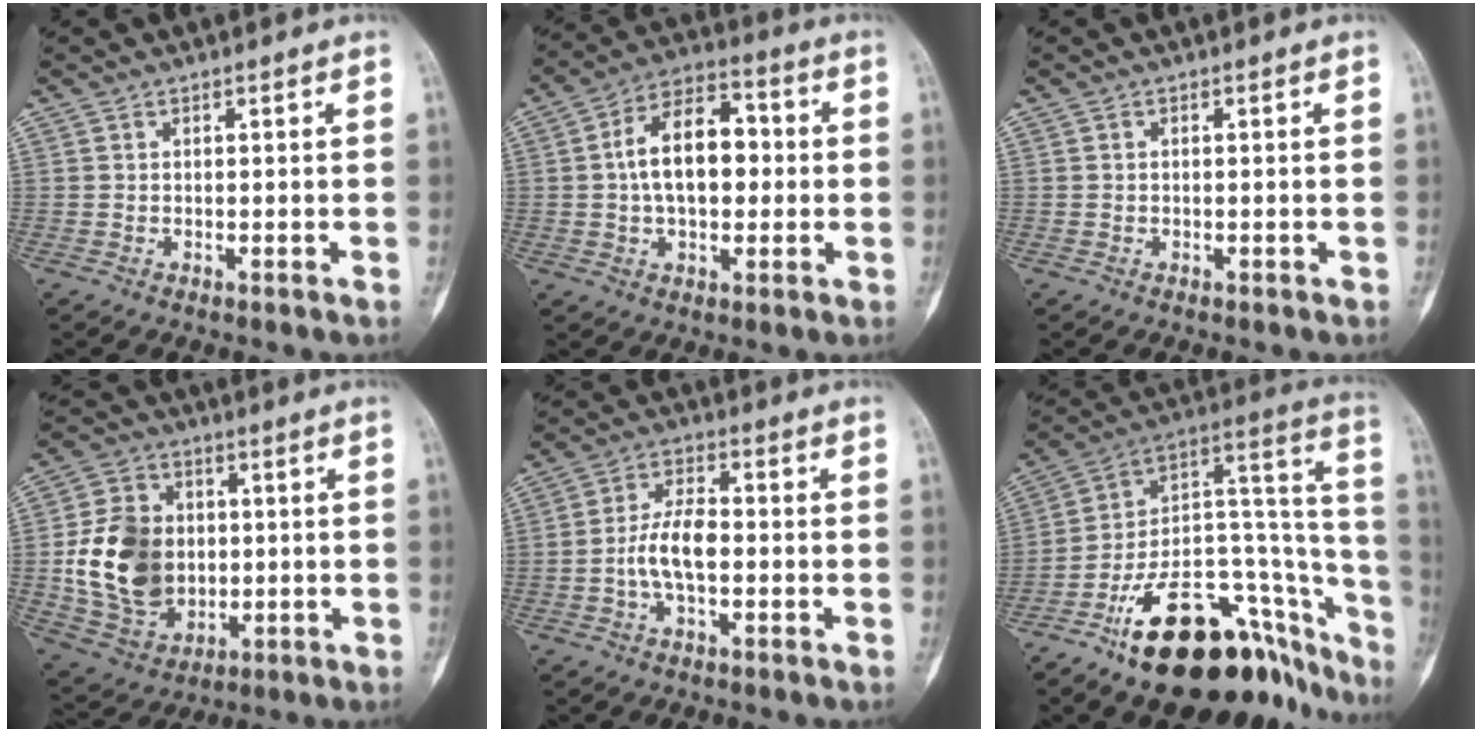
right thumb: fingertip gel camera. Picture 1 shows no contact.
{"total": 14.0, "force": [0.5, 8.6, 11.1], "torque": [-0.158, 0.032, 0.000]}
{"total": 0.6, "force": [-0.2, 0.5, 0.2], "torque": [0.002, 0.003, -0.004]}
{"total": 17.2, "force": [-0.3, 13.2, 11.0], "torque": [-0.168, 0.003, 0.009]}
{"total": 8.3, "force": [-1.6, 4.2, 7.0], "torque": [-0.133, 0.024, -0.034]}
{"total": 32.9, "force": [-18.6, 14.7, 22.8], "torque": [-0.222, 0.112, -0.284]}